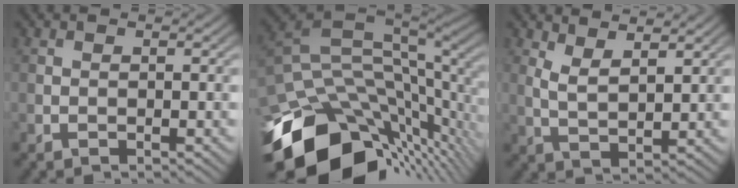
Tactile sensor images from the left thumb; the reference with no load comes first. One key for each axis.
{"total": 16.0, "fx": -6.4, "fy": 9.3, "fz": 11.3, "tx": -0.241, "ty": -0.031, "tz": -0.103}
{"total": 4.3, "fx": 2.9, "fy": 1.3, "fz": 2.9, "tx": -0.071, "ty": -0.005, "tz": 0.062}